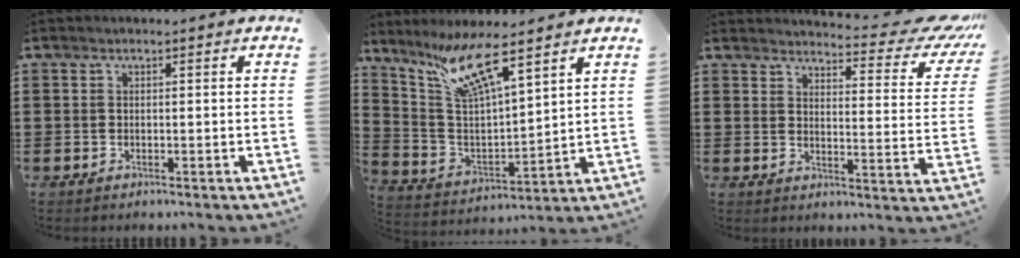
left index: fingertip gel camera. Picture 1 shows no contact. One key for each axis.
{"total": 10.8, "fx": 7.7, "fy": 1.8, "fz": 7.4, "tx": -0.166, "ty": -0.029, "tz": 0.133}
{"total": 6.1, "fx": 5.4, "fy": 0.8, "fz": 2.7, "tx": -0.044, "ty": -0.042, "tz": 0.087}